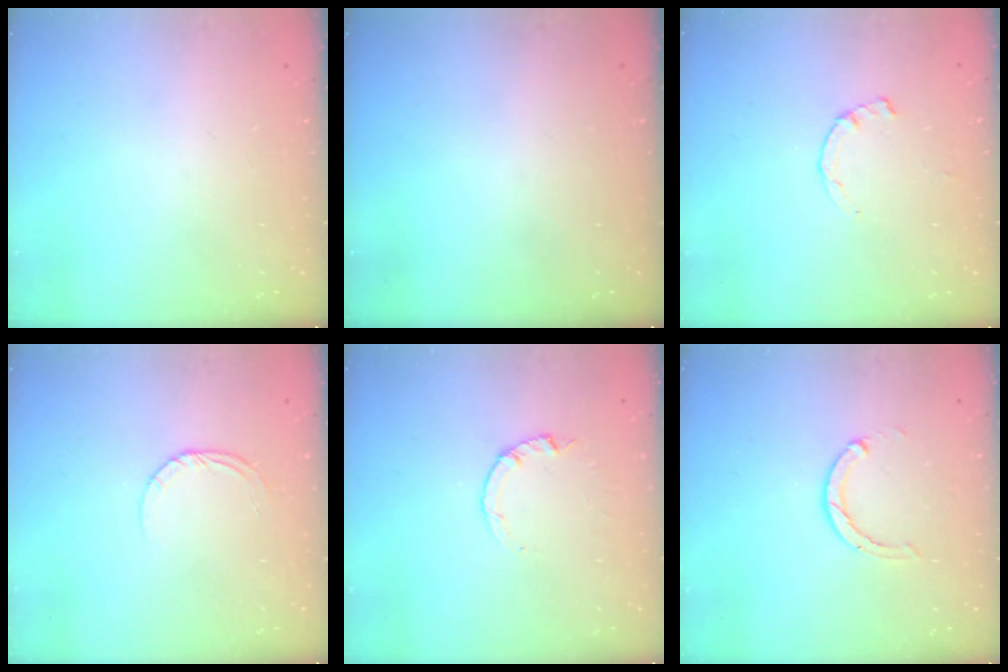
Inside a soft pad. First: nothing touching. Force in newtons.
{"total": 0.0}
{"total": 1.2, "press": 1.1, "slide": 0.3}
{"total": 3.2, "press": 3.2, "slide": 0.3}
{"total": 0.9, "press": 0.8, "slide": 0.2}
{"total": 2.0, "press": 2.0, "slide": 0.3}